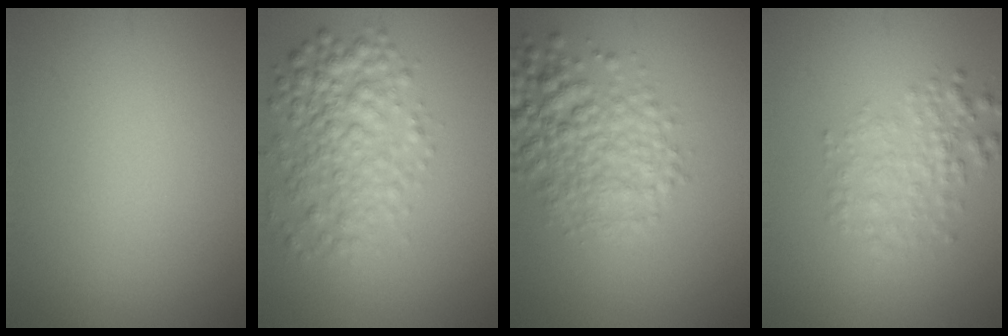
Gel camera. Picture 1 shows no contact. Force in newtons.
{"total": 5.3, "press": 5.3, "slide": 0.1}
{"total": 5.5, "press": 5.5, "slide": 0.2}
{"total": 2.9, "press": 2.9, "slide": 0.1}